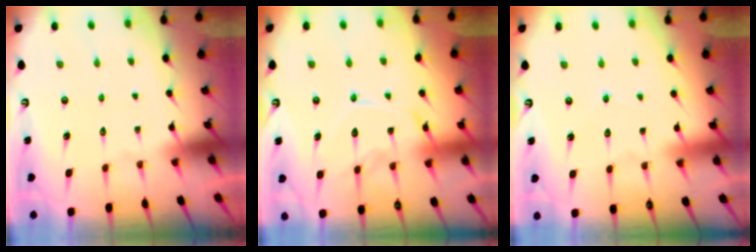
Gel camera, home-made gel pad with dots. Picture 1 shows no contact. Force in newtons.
{"total": 14.0, "press": 13.9, "slide": 1.2}
{"total": 2.8, "press": 2.7, "slide": 0.4}